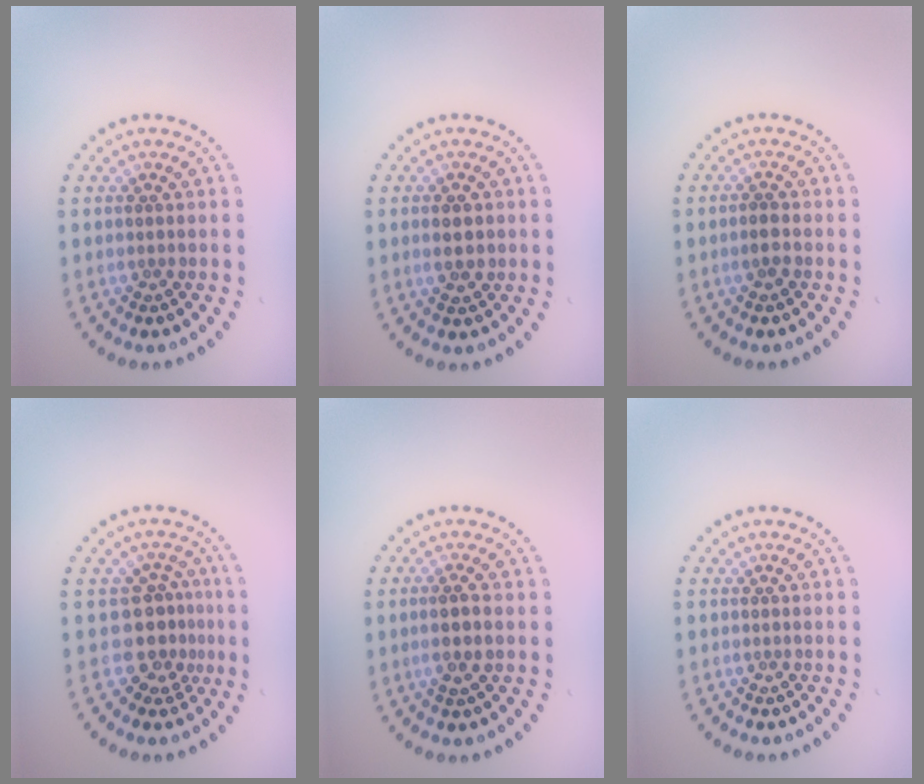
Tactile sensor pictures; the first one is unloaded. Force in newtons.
{"total": 2.1, "press": 2.1, "slide": 0.2}
{"total": 1.3, "press": 1.2, "slide": 0.4}
{"total": 2.9, "press": 2.0, "slide": 2.1}
{"total": 2.2, "press": 2.0, "slide": 0.9}
{"total": 0.0}